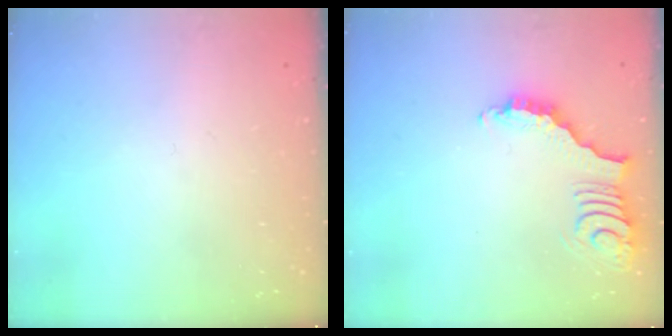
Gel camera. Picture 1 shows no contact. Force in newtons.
{"total": 3.8, "press": 3.8, "slide": 0.6}